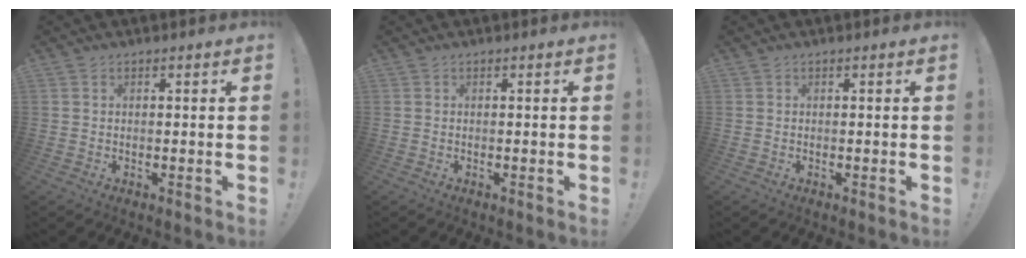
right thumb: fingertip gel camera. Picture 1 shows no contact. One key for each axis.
{"total": 0.0}
{"total": 0.0}